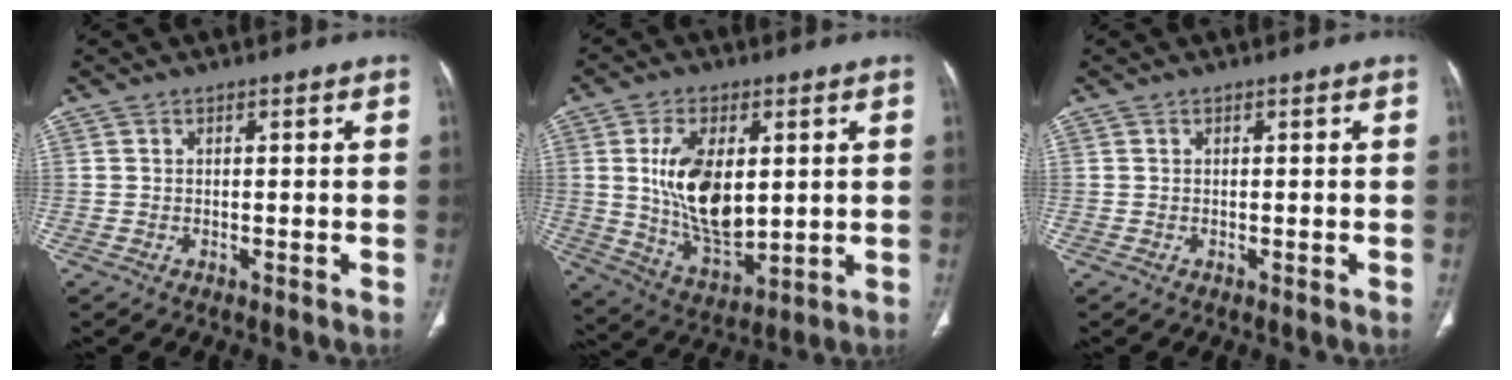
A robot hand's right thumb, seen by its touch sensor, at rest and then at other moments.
{"total": 15.0, "force": [2.2, 8.2, 12.4], "torque": [-0.209, -0.018, 0.054]}
{"total": 0.0}